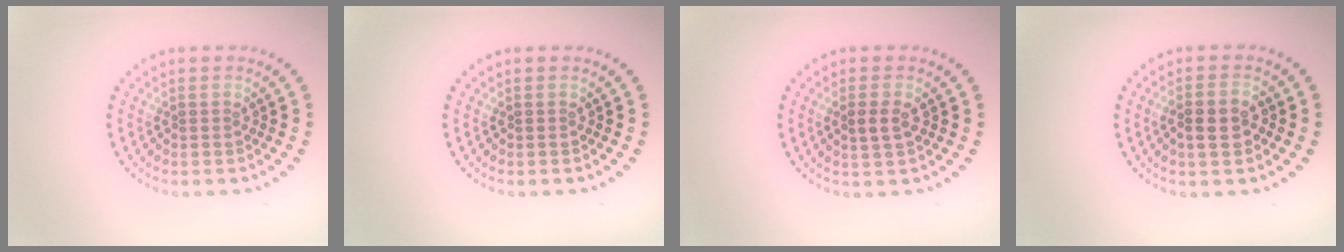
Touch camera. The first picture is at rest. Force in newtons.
{"total": 0.0}
{"total": 1.7, "press": 1.7, "slide": 0.3}
{"total": 2.8, "press": 2.8, "slide": 0.6}